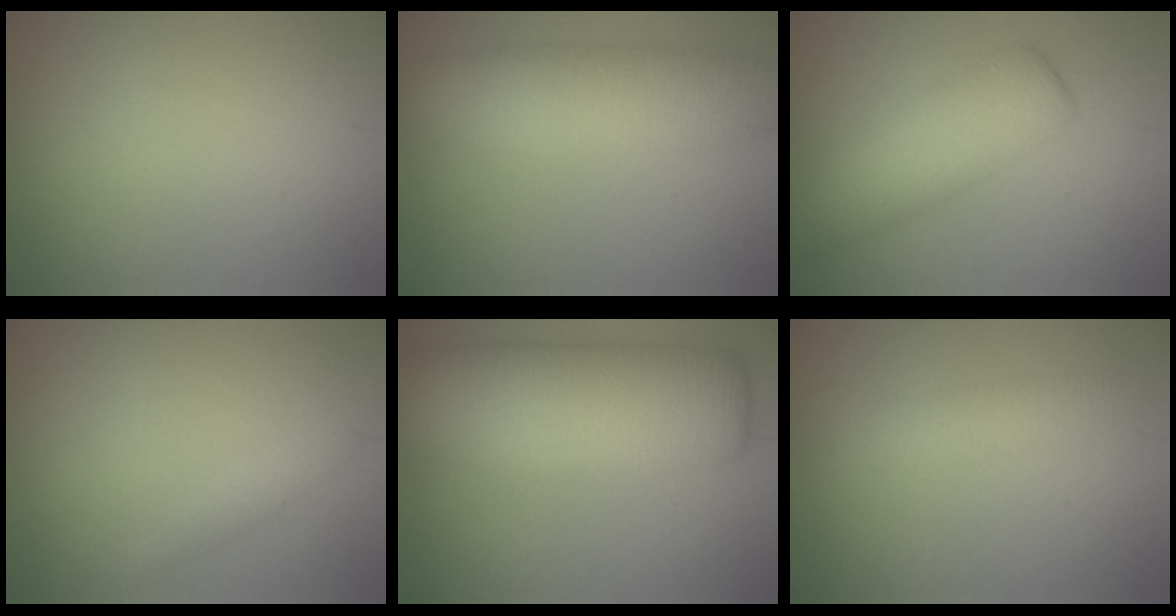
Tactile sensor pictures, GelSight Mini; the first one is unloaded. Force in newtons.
{"total": 7.1, "press": 7.1, "slide": 0.5}
{"total": 4.8, "press": 4.8, "slide": 0.1}
{"total": 0.8, "press": 0.8, "slide": 0.1}
{"total": 11.7, "press": 11.7, "slide": 0.6}
{"total": 2.1, "press": 2.1, "slide": 0.1}